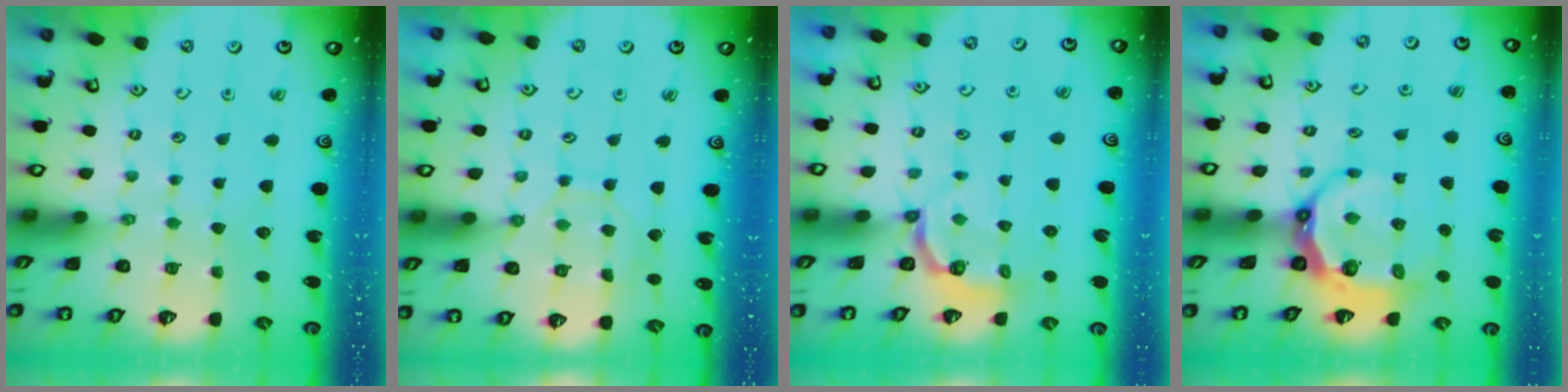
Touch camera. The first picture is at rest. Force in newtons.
{"total": 8.5, "press": 8.4, "slide": 0.9}
{"total": 4.7, "press": 4.2, "slide": 2.3}
{"total": 8.6, "press": 7.8, "slide": 3.5}